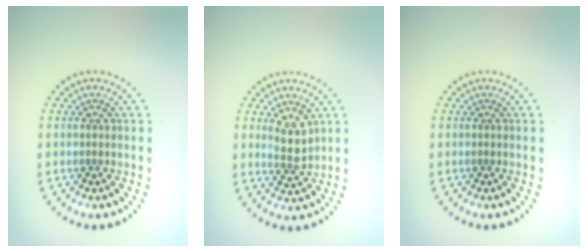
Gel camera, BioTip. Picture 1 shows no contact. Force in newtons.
{"total": 2.5, "press": 2.2, "slide": 1.1}
{"total": 0.0}